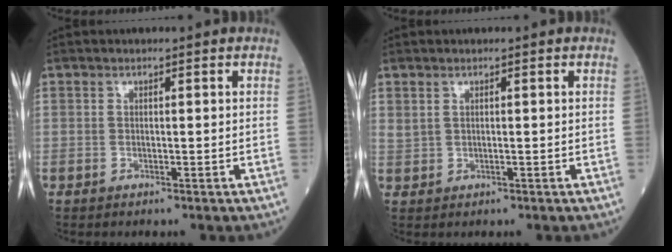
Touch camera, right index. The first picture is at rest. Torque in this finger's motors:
{"motor_torque": [0.30, 0.30, 0.04, 0.01]}